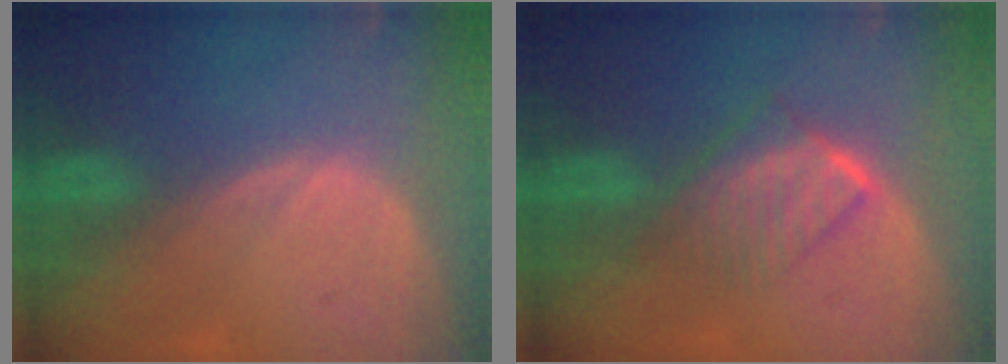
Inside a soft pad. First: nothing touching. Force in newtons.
{"total": 6.6, "press": 5.9, "slide": 3.0}